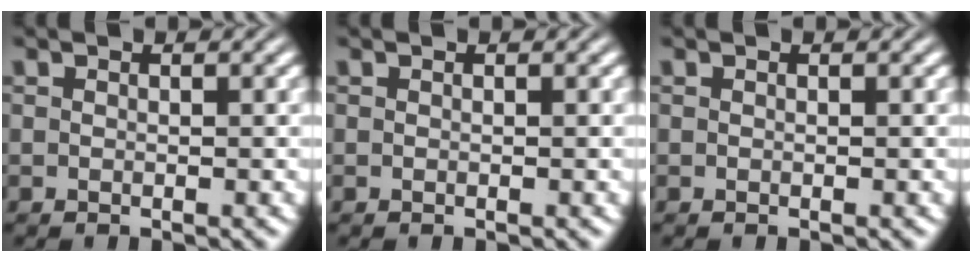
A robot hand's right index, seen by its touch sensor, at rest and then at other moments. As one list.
[{"total": 0.0}, {"total": 0.0}]